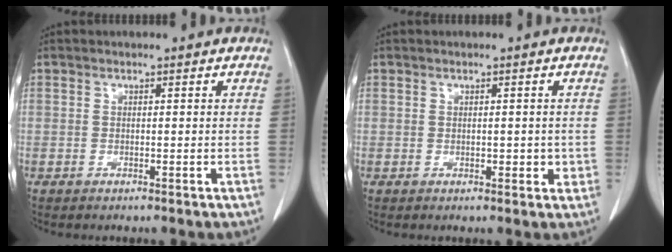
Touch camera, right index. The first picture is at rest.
{"total": 2.0, "force": [0.0, 1.3, 1.4], "torque": [-0.009, 0.004, 0.004]}